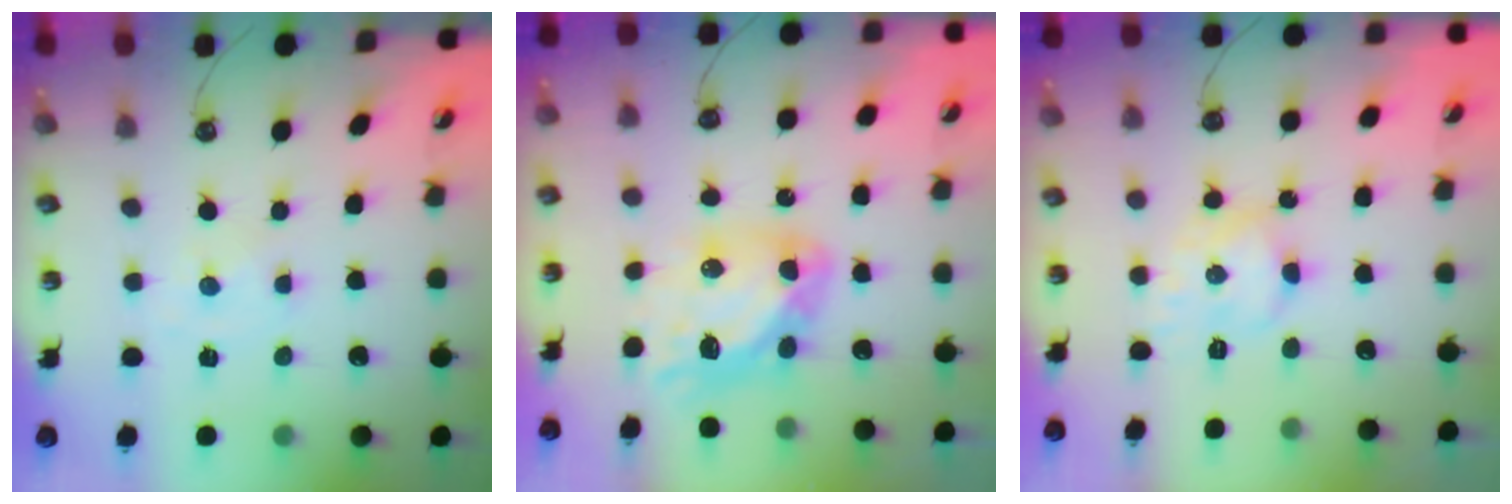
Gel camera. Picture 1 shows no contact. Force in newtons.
{"total": 14.2, "press": 14.1, "slide": 1.5}
{"total": 8.7, "press": 8.7, "slide": 0.2}